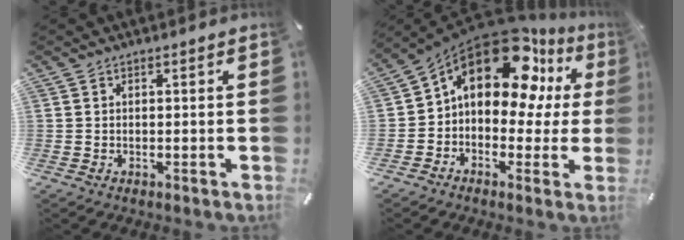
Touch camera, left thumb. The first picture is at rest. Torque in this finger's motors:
{"motor_torque": [2.16, 2.85, 1.71, -1.06, 0.26]}